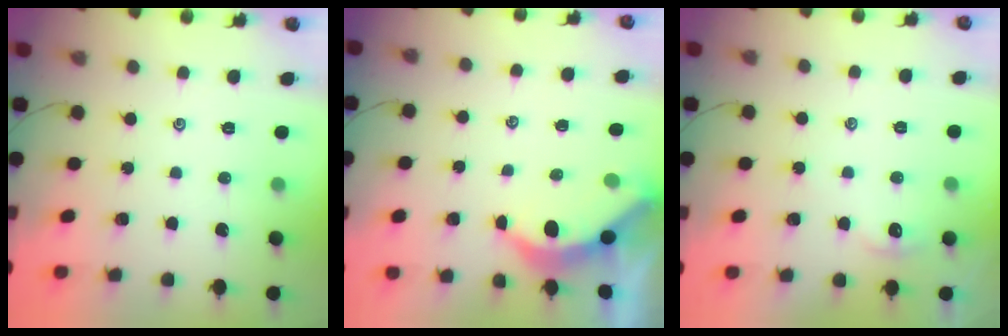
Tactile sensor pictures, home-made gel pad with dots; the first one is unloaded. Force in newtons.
{"total": 4.0, "press": 3.9, "slide": 0.5}
{"total": 2.5, "press": 2.5, "slide": 0.3}